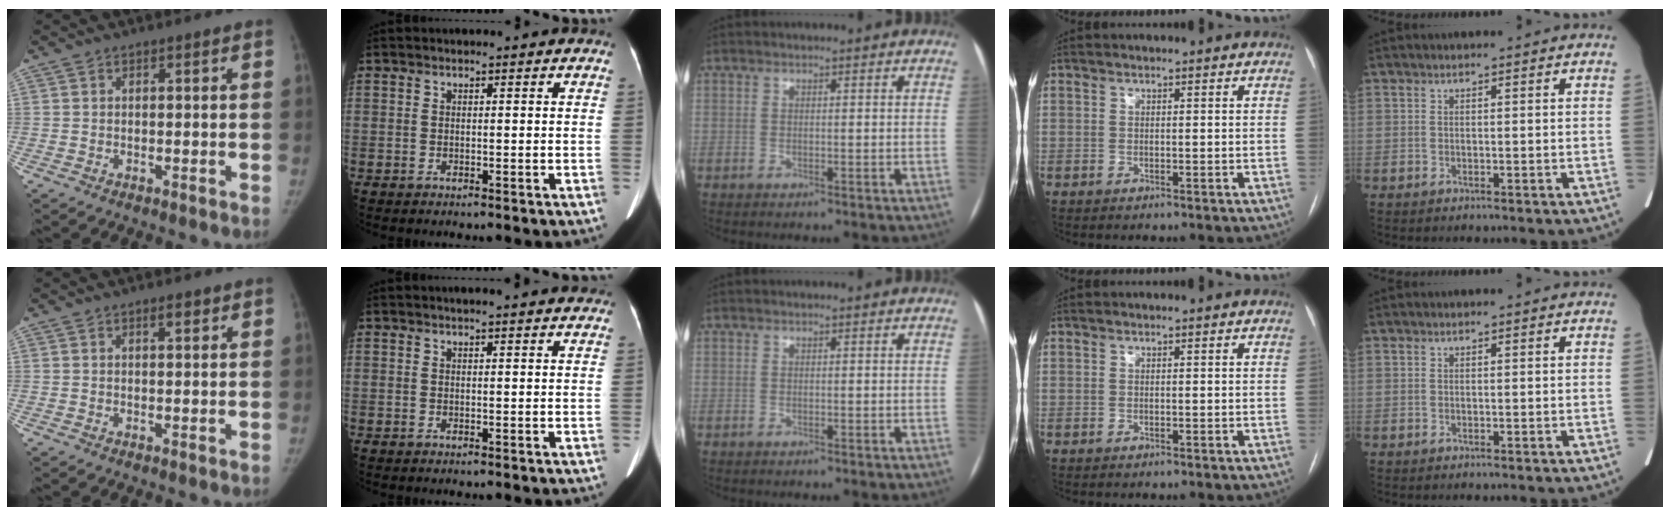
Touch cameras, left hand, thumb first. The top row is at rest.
{"thumb": {"total": 1.7, "force": [1.0, 0.6, 1.2], "torque": [-0.013, -0.004, 0.015]}, "index": {"total": 6.6, "force": [5.8, 0.8, 3.0], "torque": [-0.040, 0.019, 0.064]}}